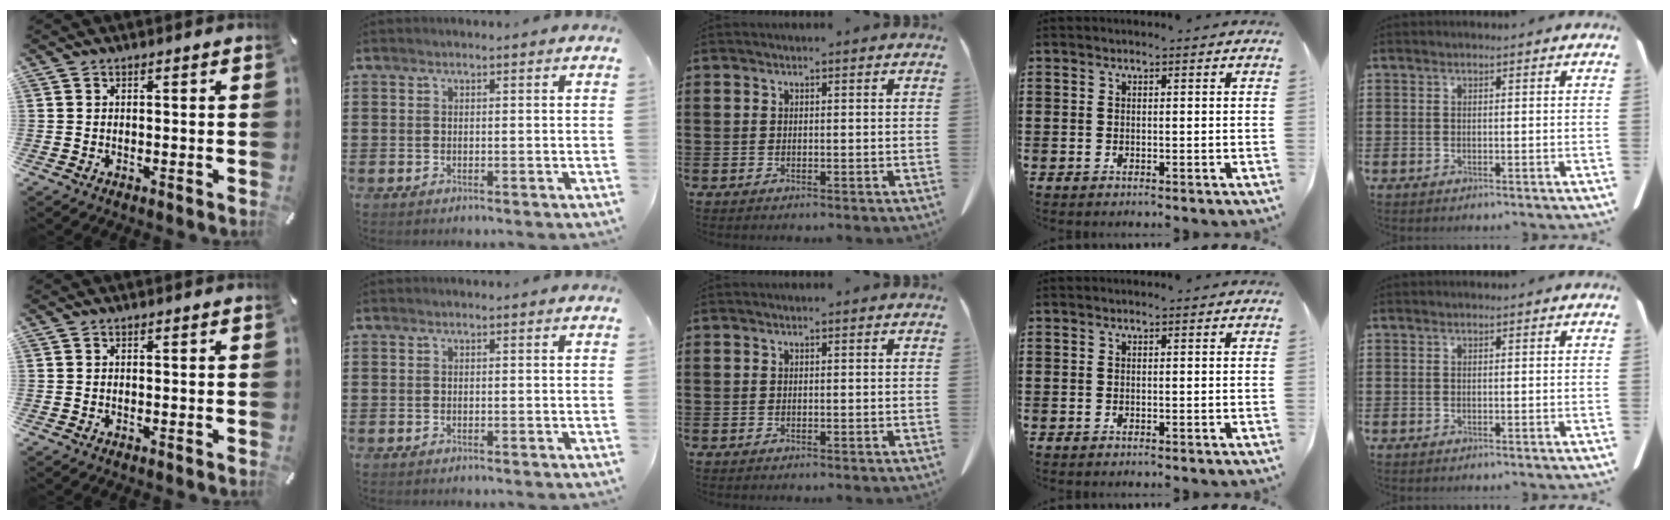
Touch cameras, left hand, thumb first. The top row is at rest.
{}